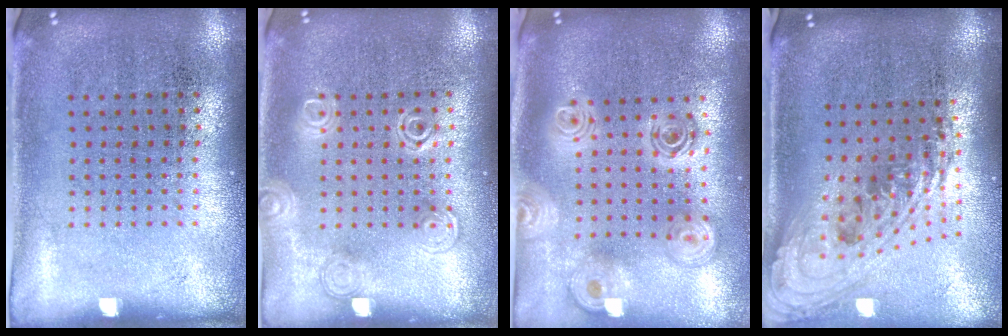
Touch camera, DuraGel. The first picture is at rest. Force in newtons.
{"total": 1.9, "press": 1.9, "slide": 0.4}
{"total": 2.4, "press": 1.9, "slide": 1.5}
{"total": 2.4, "press": 1.7, "slide": 1.7}